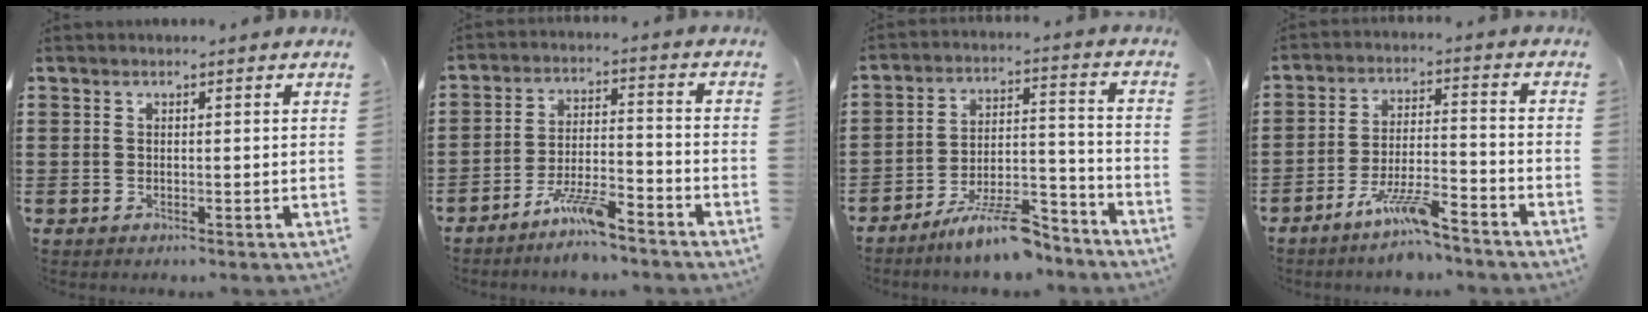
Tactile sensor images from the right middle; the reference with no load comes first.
{"total": 6.7, "force": [-5.5, 1.0, 3.7], "torque": [-0.080, 0.000, -0.107]}
{"total": 9.9, "force": [-8.1, 1.7, 5.3], "torque": [-0.092, 0.020, -0.150]}
{"total": 7.4, "force": [-5.6, 1.2, 4.6], "torque": [-0.100, -0.003, -0.108]}